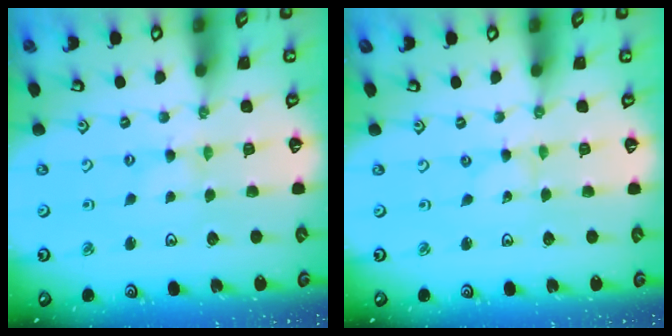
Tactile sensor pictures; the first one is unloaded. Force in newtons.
{"total": 0.0}